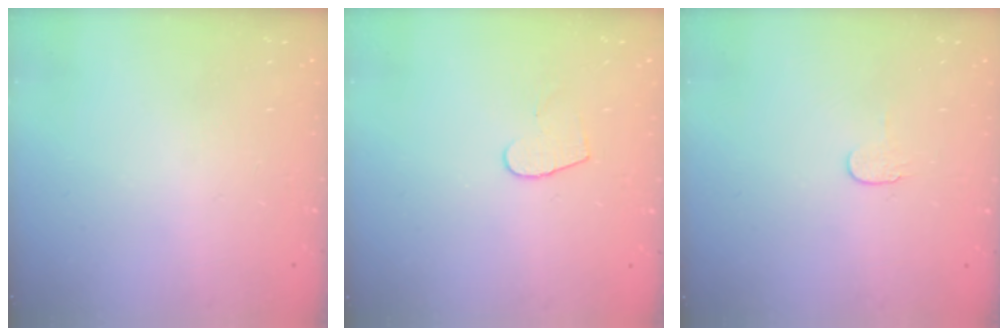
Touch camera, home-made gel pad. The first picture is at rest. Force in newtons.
{"total": 5.8, "press": 5.8, "slide": 0.4}
{"total": 4.0, "press": 3.9, "slide": 0.5}